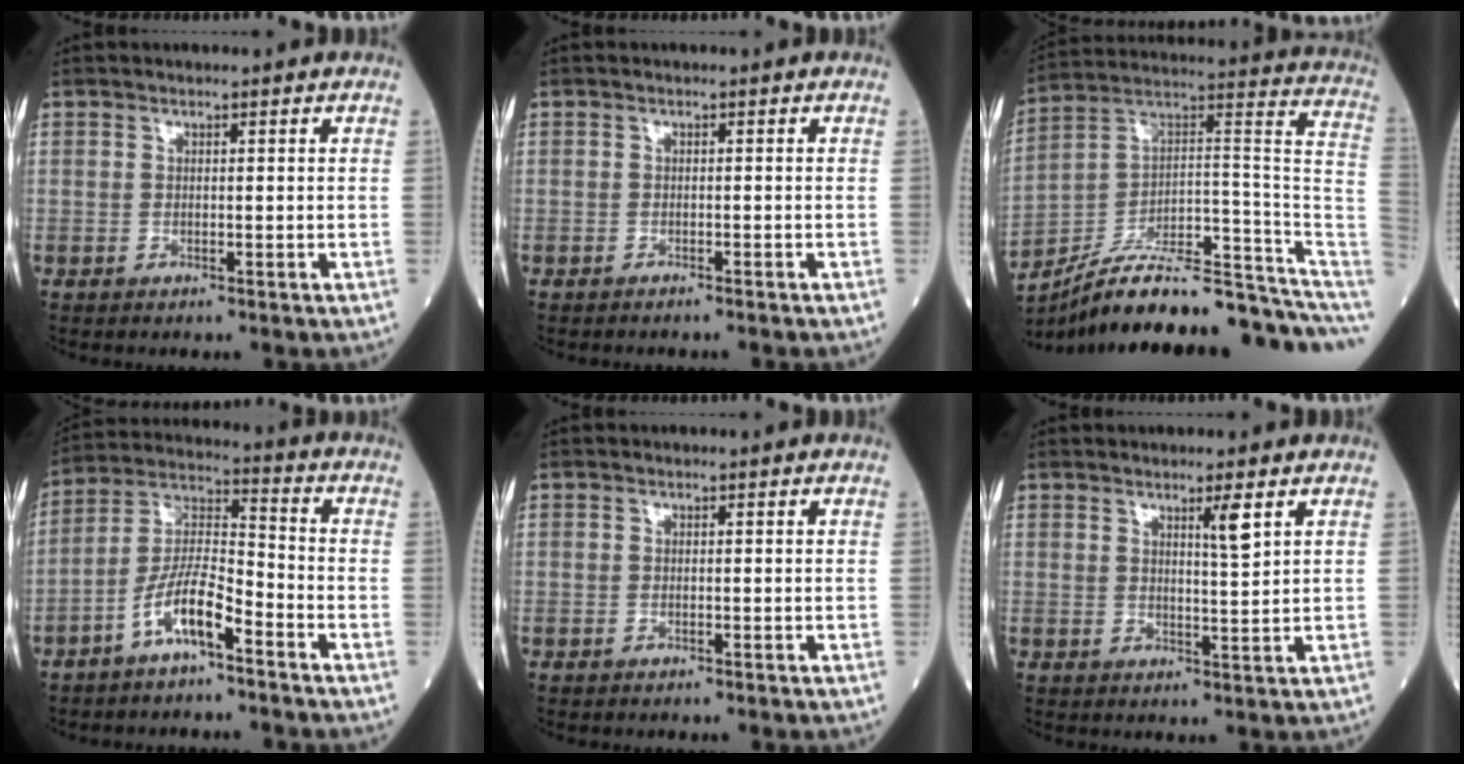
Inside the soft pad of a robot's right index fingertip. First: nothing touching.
{"total": 1.8, "force": [-1.7, 0.0, 0.7], "torque": [-0.011, 0.000, -0.019]}
{"total": 24.8, "force": [-21.3, 2.8, 12.2], "torque": [-0.127, 0.044, -0.324]}
{"total": 9.2, "force": [-5.3, 1.9, 7.3], "torque": [-0.153, 0.010, -0.104]}
{"total": 0.0}
{"total": 3.1, "force": [1.7, -0.2, 2.6], "torque": [-0.048, -0.003, 0.029]}